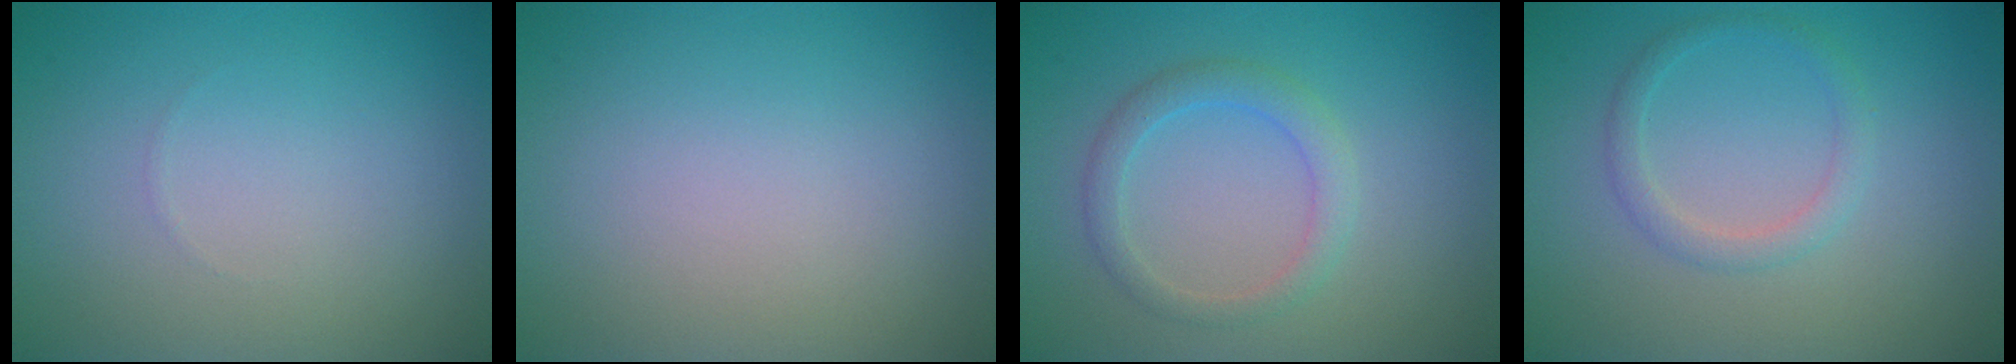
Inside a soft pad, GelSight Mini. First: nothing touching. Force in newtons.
{"total": 0.0}
{"total": 2.3, "press": 2.3, "slide": 0.1}
{"total": 1.7, "press": 1.7, "slide": 0.0}